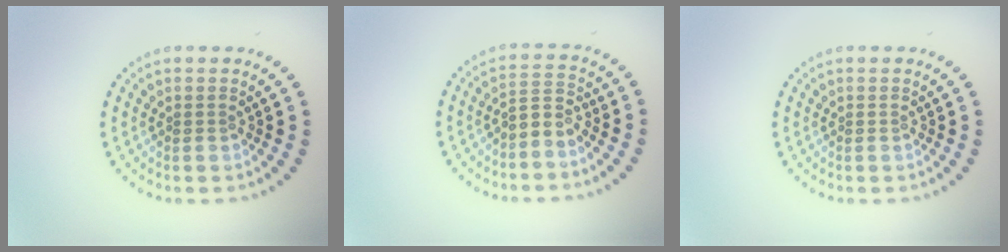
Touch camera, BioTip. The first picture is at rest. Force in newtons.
{"total": 2.1, "press": 1.5, "slide": 1.5}
{"total": 0.0}